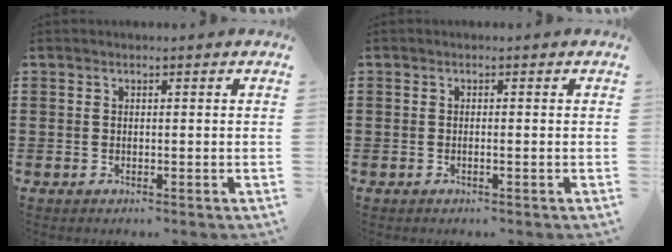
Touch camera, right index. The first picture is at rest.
{"total": 0.6, "force": [-0.3, -0.2, 0.5], "torque": [-0.008, -0.003, -0.005]}